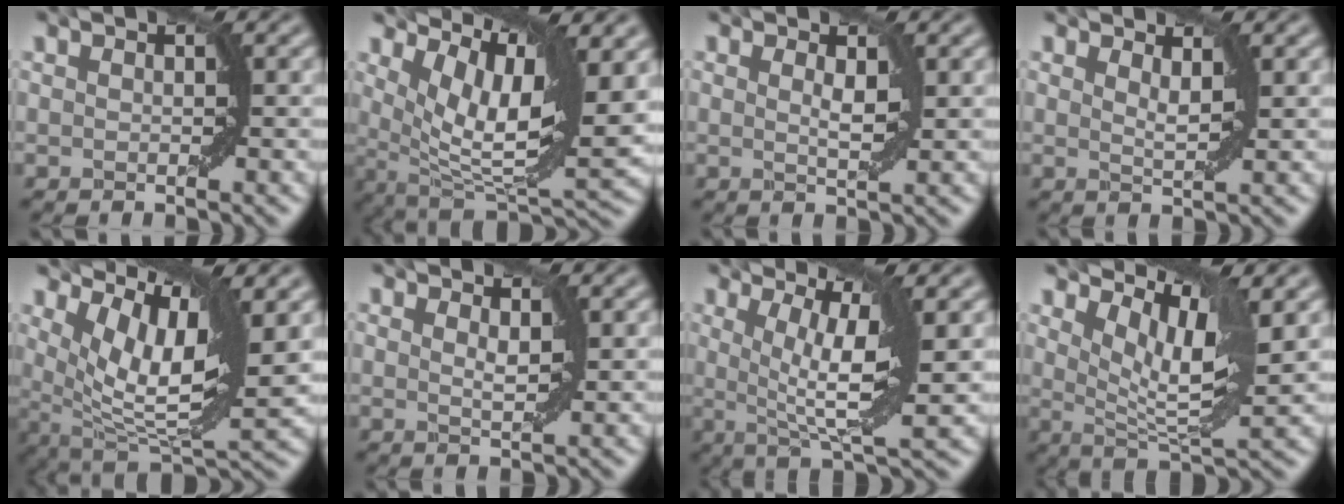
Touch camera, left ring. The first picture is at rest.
{"total": 9.0, "force": [4.0, 2.8, 7.6], "torque": [-0.142, 0.002, 0.084]}
{"total": 1.0, "force": [0.2, 0.2, 0.9], "torque": [-0.018, 0.002, 0.011]}
{"total": 1.1, "force": [0.9, 0.1, 0.6], "torque": [-0.014, -0.001, 0.018]}
{"total": 8.3, "force": [4.0, 2.7, 6.8], "torque": [-0.133, 0.004, 0.081]}
{"total": 0.8, "force": [0.5, 0.2, 0.6], "torque": [-0.010, -0.001, 0.016]}
{"total": 6.6, "force": [0.6, 1.4, 6.4], "torque": [-0.111, -0.005, 0.020]}
{"total": 5.8, "force": [3.1, 1.4, 4.7], "torque": [-0.085, 0.005, 0.065]}